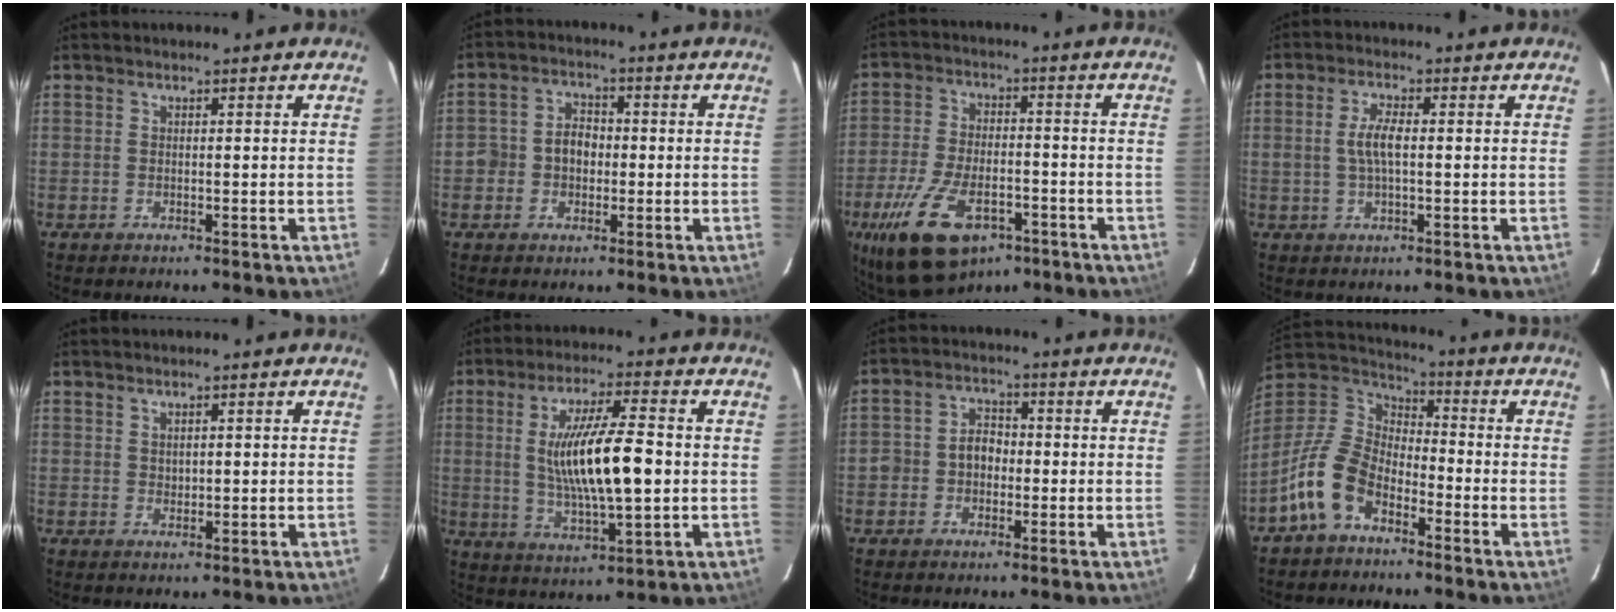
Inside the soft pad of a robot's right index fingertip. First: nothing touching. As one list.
[{"total": 5.3, "force": [-1.1, 4.7, 2.2], "torque": [-0.045, 0.019, -0.019]}, {"total": 16.9, "force": [-9.4, 8.6, 11.1], "torque": [-0.243, -0.028, -0.162]}, {"total": 4.2, "force": [0.1, 1.5, 4.0], "torque": [-0.078, 0.005, 0.006]}, {"total": 1.3, "force": [0.8, 0.9, 0.5], "torque": [-0.006, 0.003, 0.016]}, {"total": 14.1, "force": [0.2, 3.1, 13.7], "torque": [-0.251, -0.006, 0.013]}, {"total": 5.1, "force": [-1.4, 4.4, 2.2], "torque": [-0.044, 0.020, -0.024]}, {"total": 12.8, "force": [-7.1, 7.5, 7.5], "torque": [-0.168, 0.013, -0.145]}]